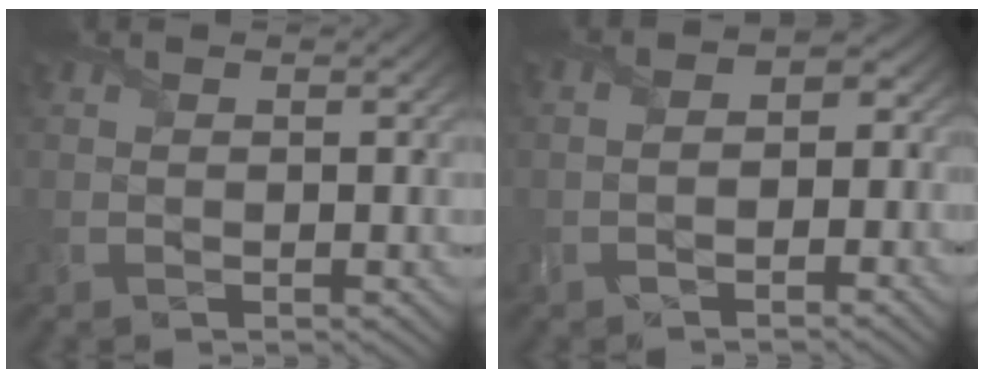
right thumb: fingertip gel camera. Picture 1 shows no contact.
{"total": 3.5, "force": [-1.4, 2.5, 2.0], "torque": [-0.004, 0.005, -0.035]}